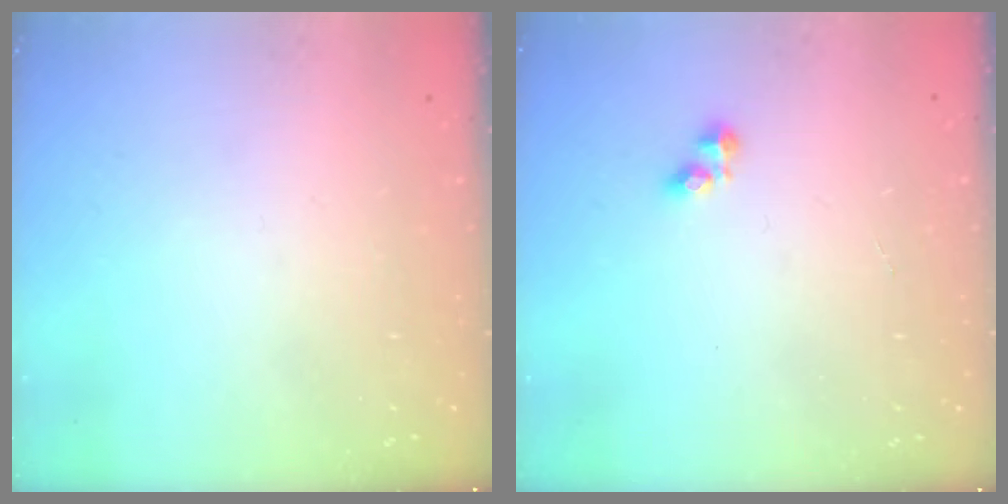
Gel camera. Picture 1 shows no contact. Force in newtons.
{"total": 2.1, "press": 2.1, "slide": 0.3}